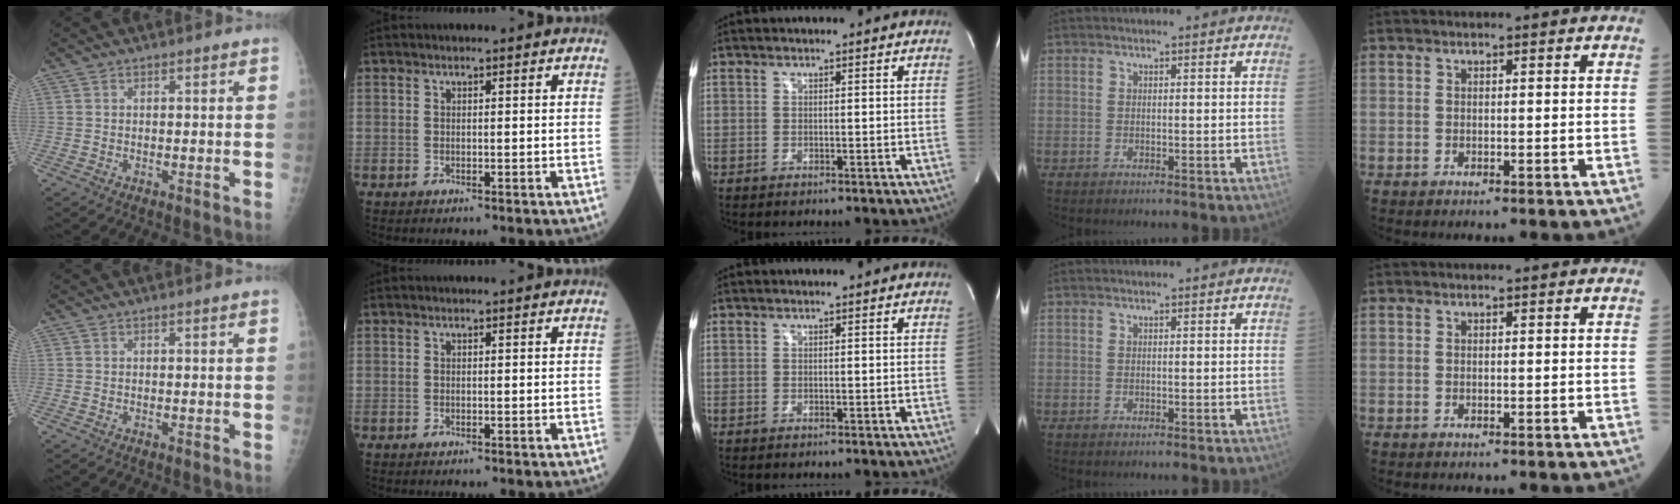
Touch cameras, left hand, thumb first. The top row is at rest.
{}